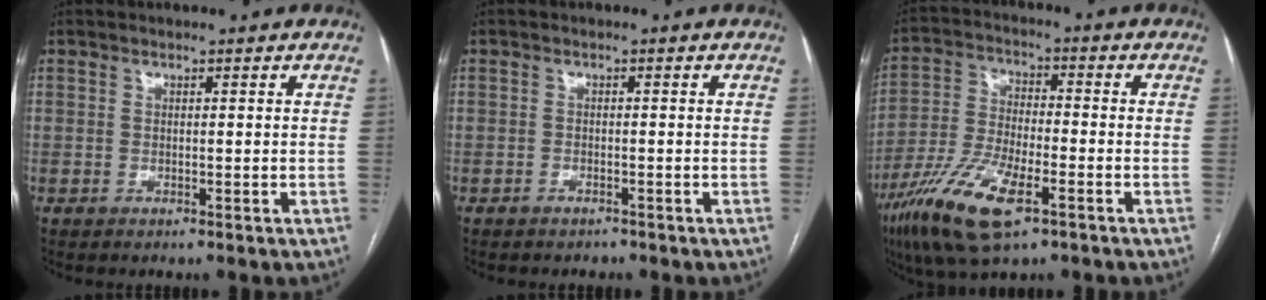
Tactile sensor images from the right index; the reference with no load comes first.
{"total": 1.1, "force": [-0.9, 0.6, -0.1], "torque": [-0.003, 0.003, -0.011]}
{"total": 13.1, "force": [-7.1, 3.7, 10.4], "torque": [-0.217, -0.016, -0.127]}